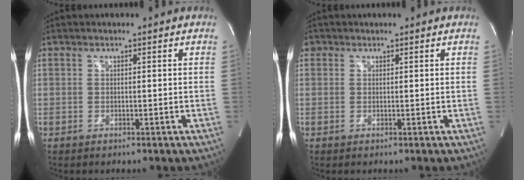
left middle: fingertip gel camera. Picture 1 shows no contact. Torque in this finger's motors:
{"motor_torque": [0.06, -0.05, -0.05, 0.00]}